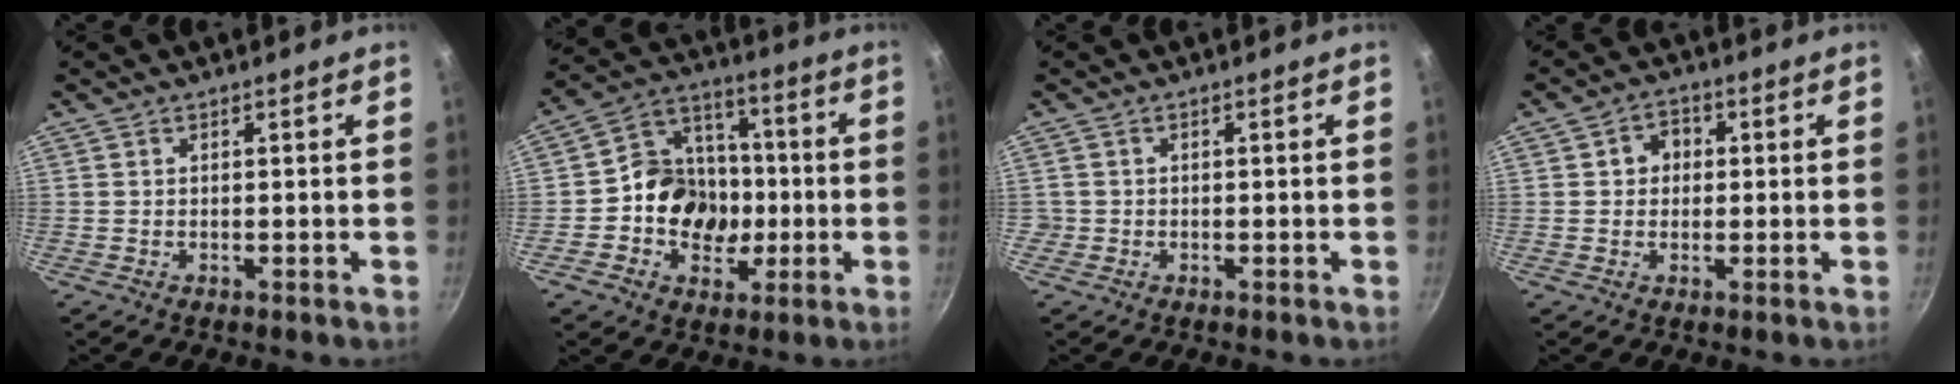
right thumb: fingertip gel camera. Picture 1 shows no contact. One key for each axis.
{"total": 14.2, "fx": -1.9, "fy": 12.1, "fz": 7.2, "tx": -0.076, "ty": 0.029, "tz": -0.048}
{"total": 0.9, "fx": -0.2, "fy": 0.9, "fz": -0.1, "tx": 0.004, "ty": 0.003, "tz": -0.003}
{"total": 4.2, "fx": 0.6, "fy": 3.7, "fz": 1.9, "tx": -0.001, "ty": 0.005, "tz": 0.005}